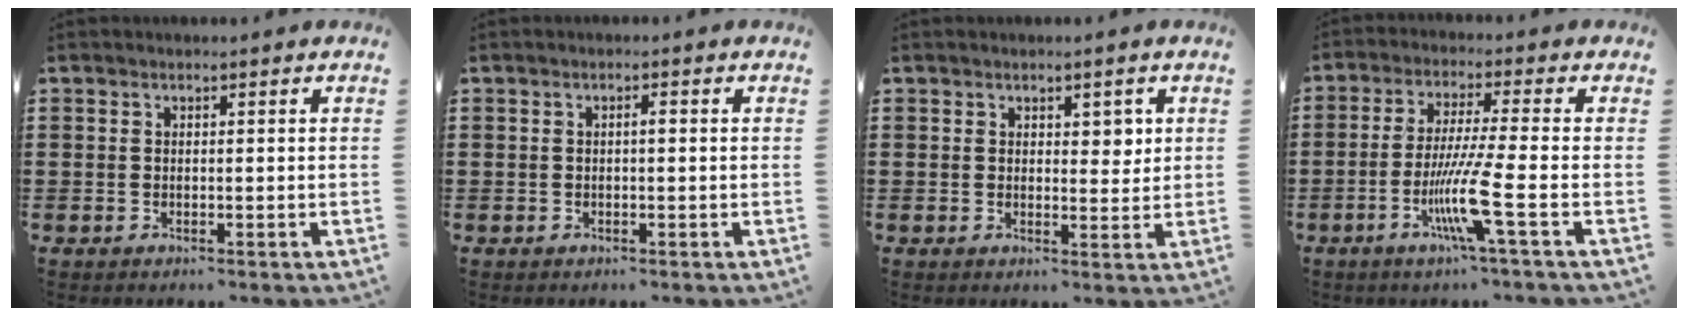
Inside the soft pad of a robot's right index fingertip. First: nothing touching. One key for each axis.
{"total": 1.0, "fx": 0.0, "fy": 0.2, "fz": 1.0, "tx": -0.018, "ty": -0.001, "tz": -0.001}
{"total": 2.7, "fx": 1.4, "fy": 1.5, "fz": 1.6, "tx": -0.019, "ty": 0.000, "tz": 0.022}
{"total": 9.4, "fx": -3.4, "fy": -0.2, "fz": 8.7, "tx": -0.172, "ty": -0.019, "tz": -0.067}